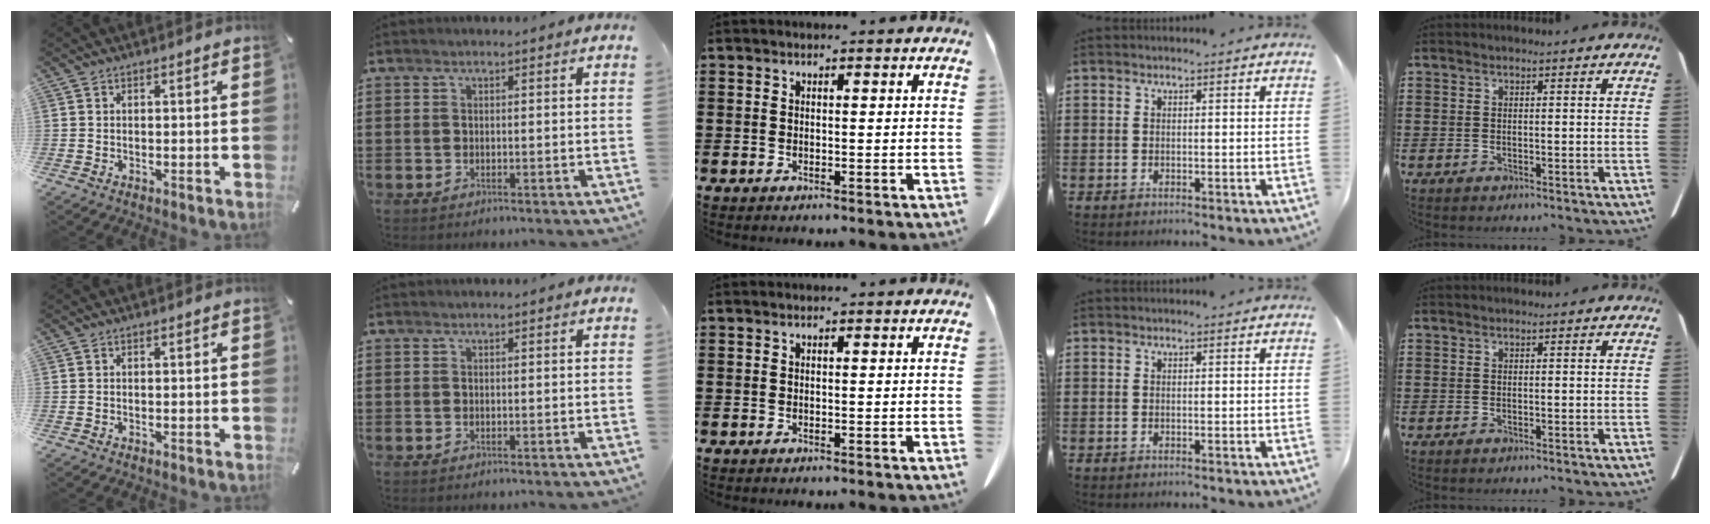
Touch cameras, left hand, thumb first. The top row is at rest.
{}